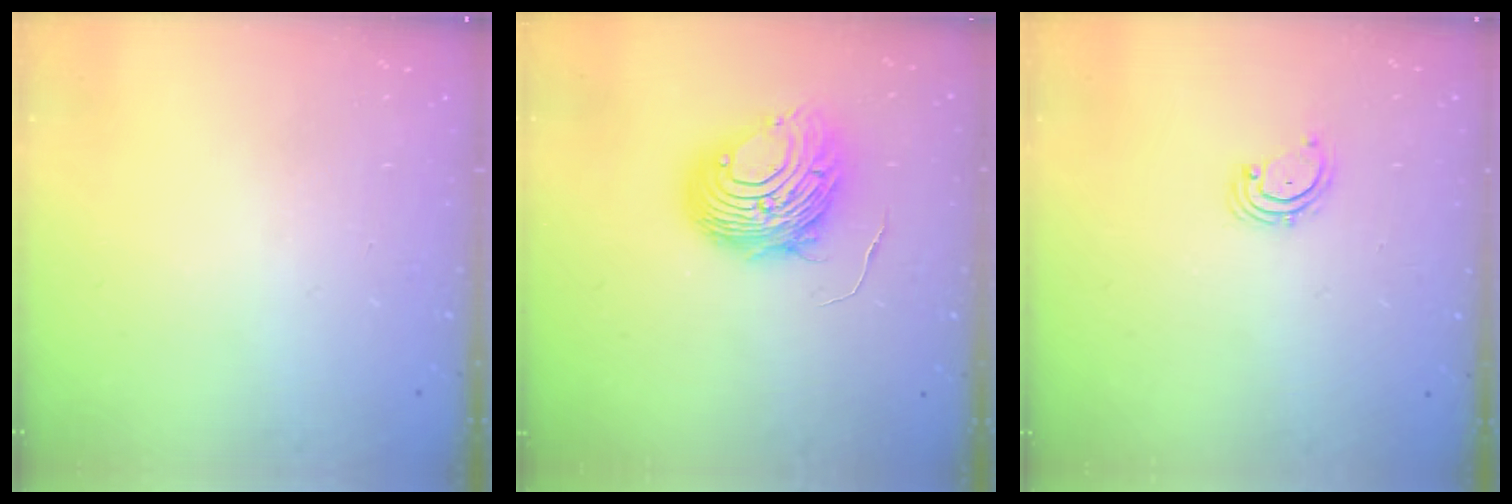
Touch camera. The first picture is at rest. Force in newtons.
{"total": 11.0, "press": 11.0, "slide": 0.8}
{"total": 2.3, "press": 2.3, "slide": 0.5}